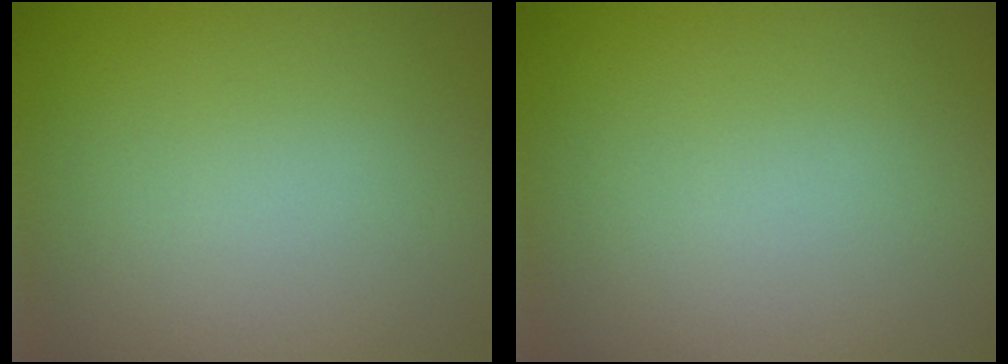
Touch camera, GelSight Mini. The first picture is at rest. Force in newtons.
{"total": 0.0}